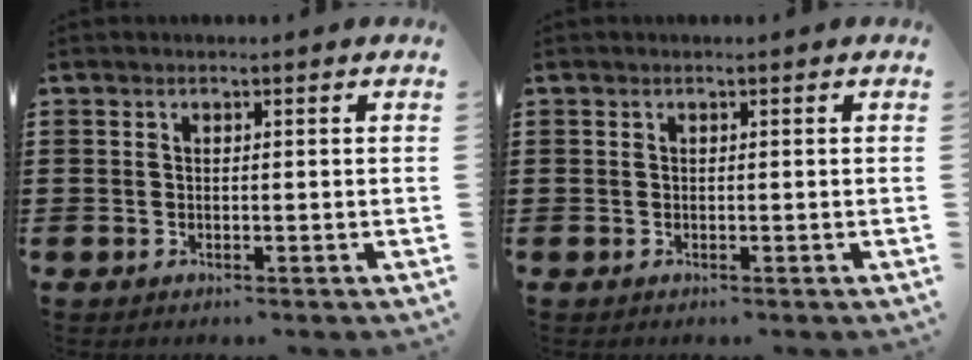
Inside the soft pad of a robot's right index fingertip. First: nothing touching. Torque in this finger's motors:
{"motor_torque": [0.30, 0.66, 0.00, 0.00]}